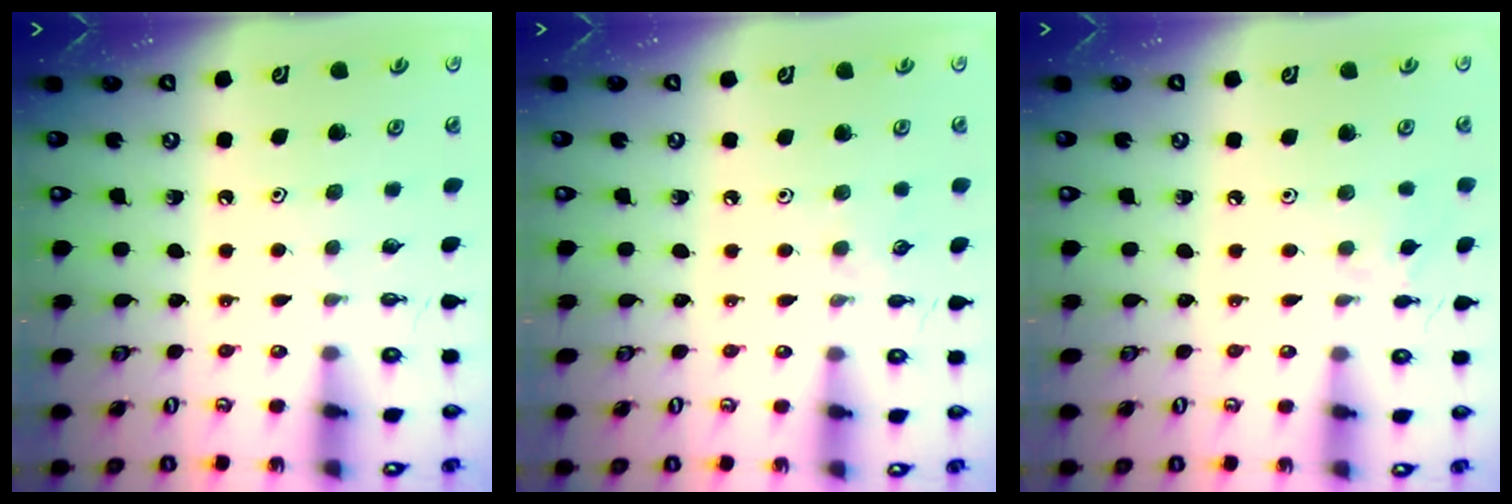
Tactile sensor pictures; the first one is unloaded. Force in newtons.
{"total": 1.9, "press": 1.8, "slide": 0.3}
{"total": 4.5, "press": 4.4, "slide": 0.7}